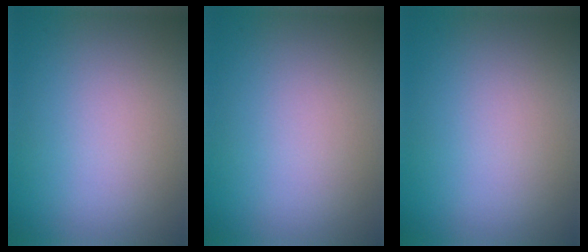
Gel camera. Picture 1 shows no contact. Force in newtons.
{"total": 0.0}
{"total": 0.0}